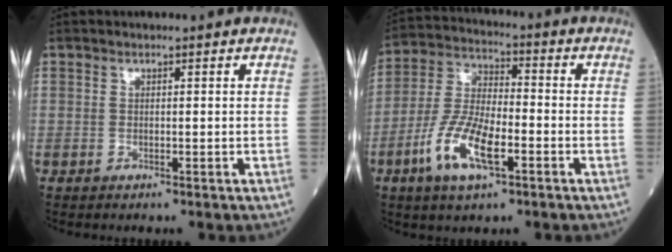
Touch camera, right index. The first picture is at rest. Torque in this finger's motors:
{"motor_torque": [0.48, -0.39, 0.25, 0.08]}